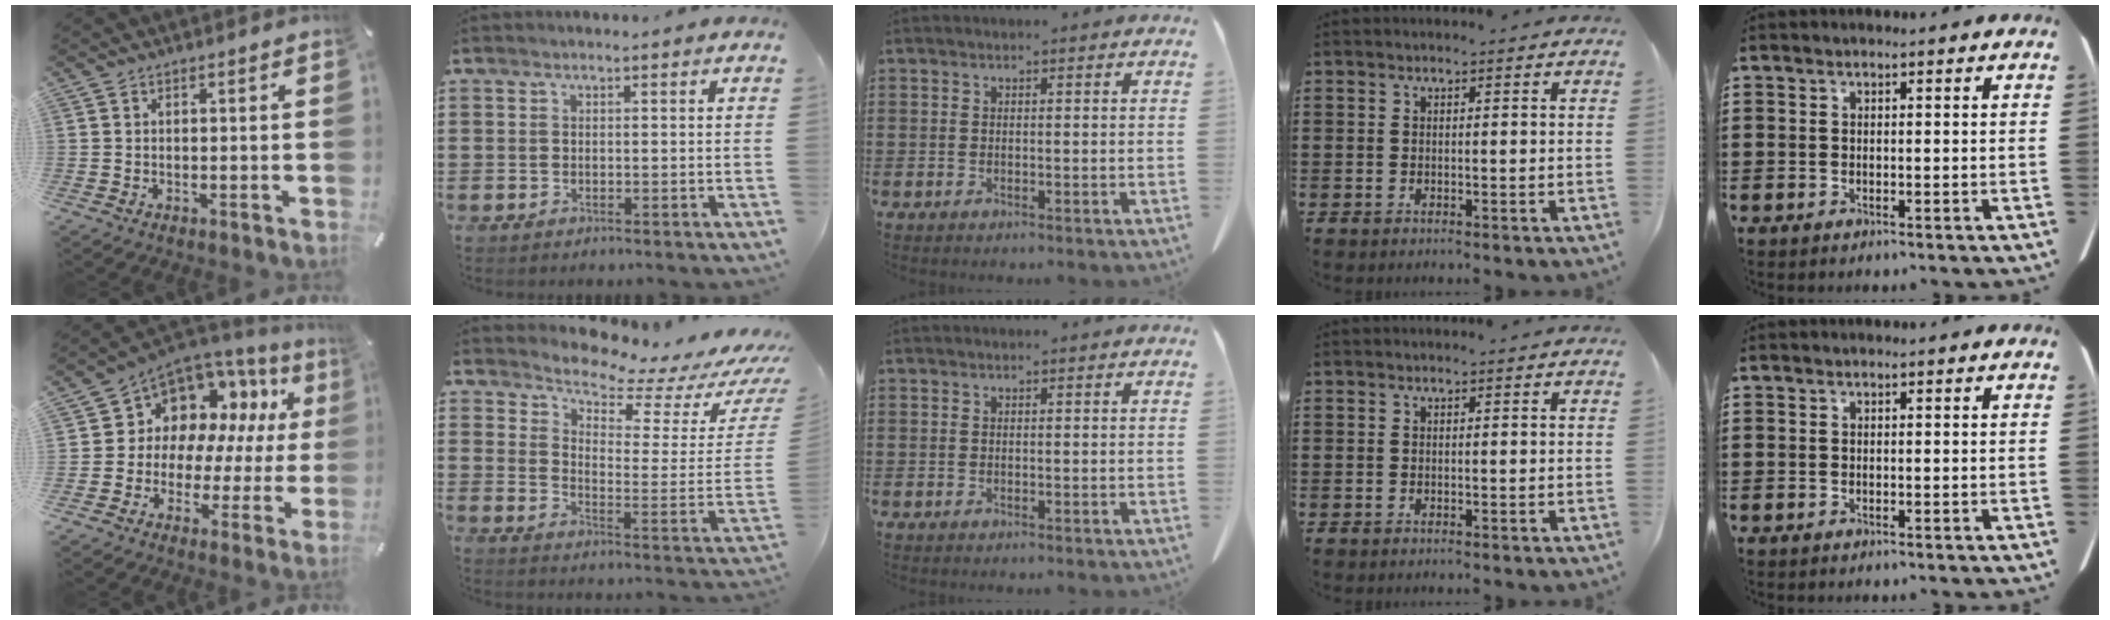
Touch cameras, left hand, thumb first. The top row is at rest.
{"thumb": {"total": 10.7, "force": [5.0, 8.9, 3.2], "torque": [-0.059, -0.053, 0.097]}, "index": {"total": 6.1, "force": [5.8, 0.9, 1.6], "torque": [-0.050, -0.058, 0.095]}}